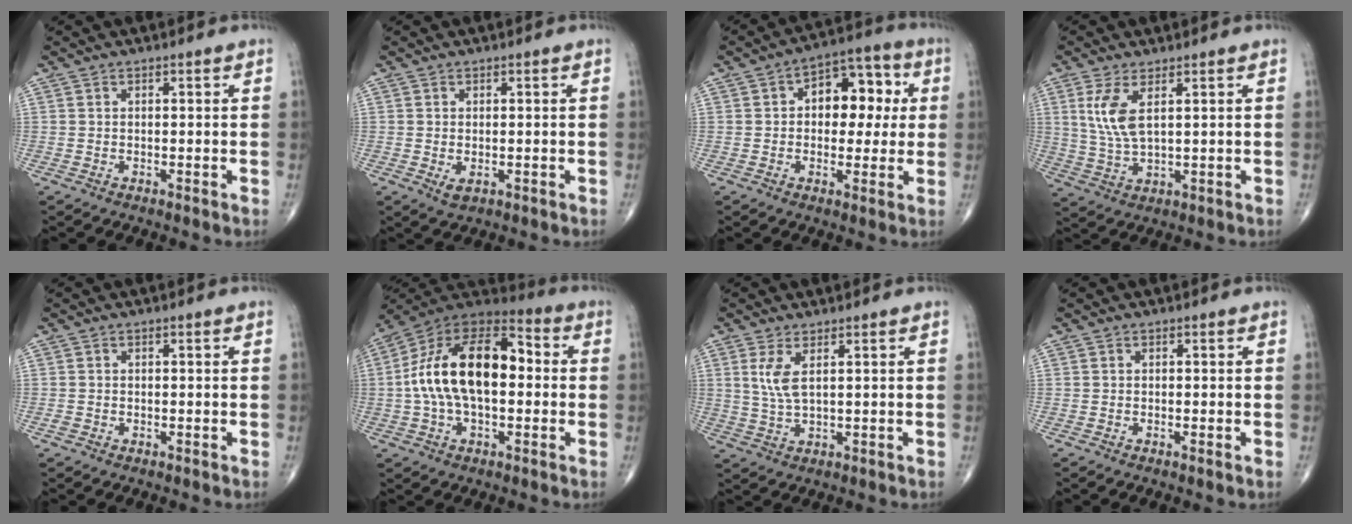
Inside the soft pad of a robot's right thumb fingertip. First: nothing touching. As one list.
[{"total": 2.1, "force": [-0.4, 1.2, 1.6], "torque": [-0.028, -0.004, -0.003]}, {"total": 12.1, "force": [1.9, 7.6, 9.1], "torque": [-0.077, 0.024, 0.019]}, {"total": 6.9, "force": [2.5, 2.5, 5.9], "torque": [-0.131, -0.012, 0.059]}, {"total": 0.8, "force": [-0.3, 0.6, 0.4], "torque": [-0.011, 0.002, -0.006]}, {"total": 20.5, "force": [0.7, 11.1, 17.2], "torque": [-0.299, 0.039, 0.003]}, {"total": 4.6, "force": [1.7, 1.5, 4.0], "torque": [-0.092, -0.010, 0.042]}, {"total": 0.5, "force": [-0.2, 0.0, 0.5], "torque": [-0.012, -0.002, -0.003]}]